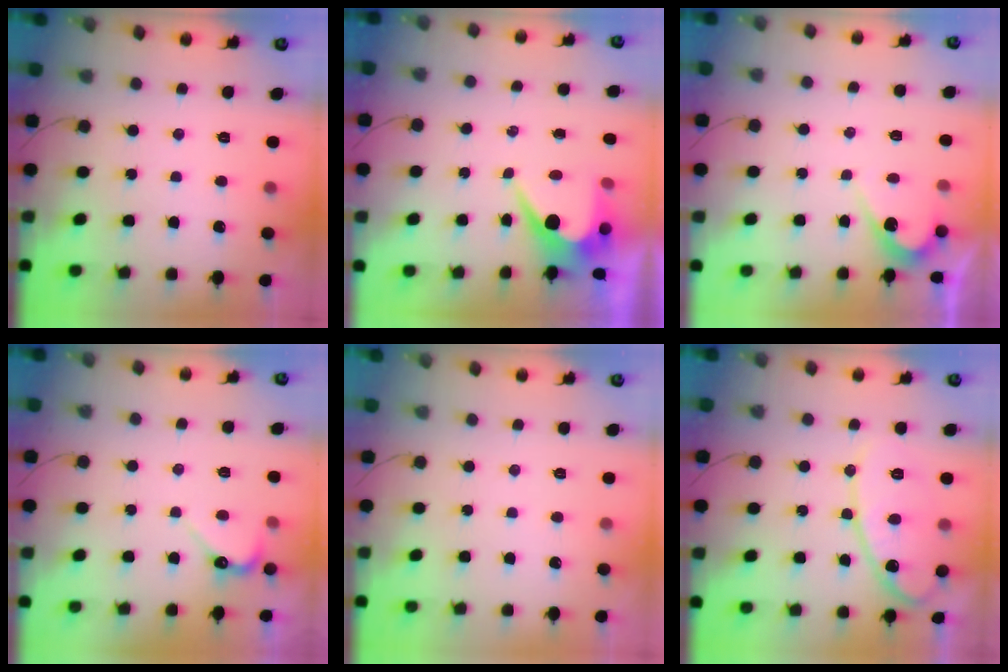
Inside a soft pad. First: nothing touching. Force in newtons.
{"total": 7.1, "press": 7.1, "slide": 0.5}
{"total": 5.3, "press": 5.3, "slide": 0.2}
{"total": 3.4, "press": 3.4, "slide": 0.3}
{"total": 0.0}
{"total": 14.2, "press": 14.2, "slide": 0.9}